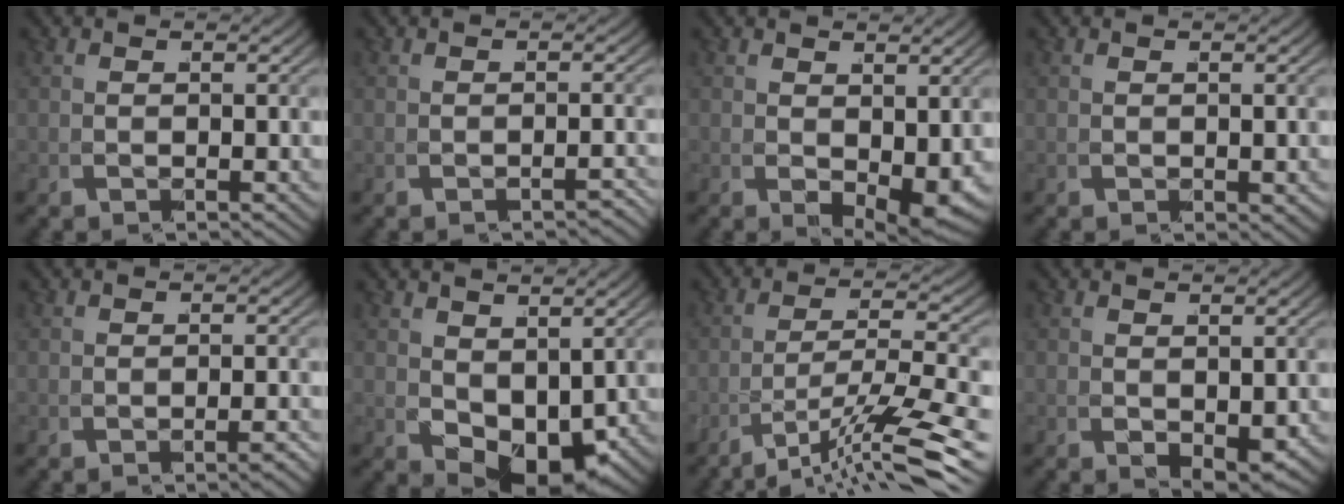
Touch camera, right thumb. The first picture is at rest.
{"total": 1.4, "force": [-1.4, -0.3, -0.2], "torque": [-0.015, -0.008, -0.019]}
{"total": 2.4, "force": [0.2, 0.7, 2.3], "torque": [-0.038, -0.013, 0.014]}
{"total": 0.0}
{"total": 1.1, "force": [-0.8, -0.6, 0.5], "torque": [-0.017, -0.004, -0.013]}
{"total": 5.4, "force": [-0.3, 3.6, 4.0], "torque": [-0.079, -0.024, 0.007]}
{"total": 3.9, "force": [-2.2, -0.4, 3.2], "torque": [-0.066, 0.000, -0.039]}
{"total": 1.5, "force": [0.1, 0.6, 1.4], "torque": [-0.025, -0.006, 0.008]}